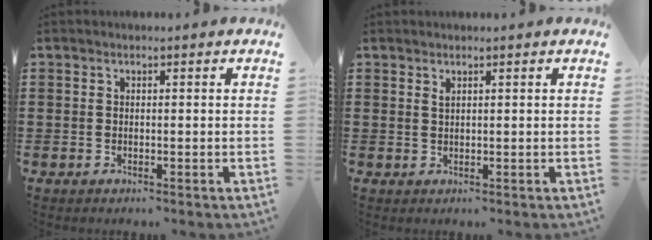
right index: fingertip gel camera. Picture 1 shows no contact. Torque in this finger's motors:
{"motor_torque": [0.08, -0.08, 0.01, 0.02]}